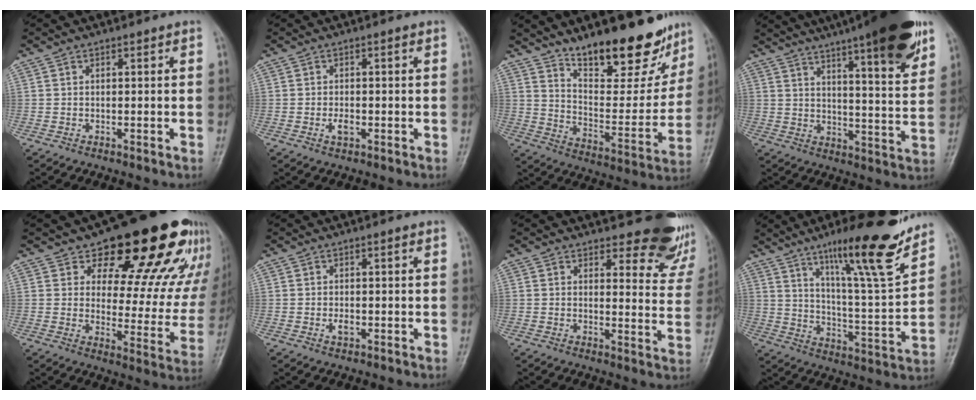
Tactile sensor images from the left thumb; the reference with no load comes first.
{"total": 2.3, "force": [-0.6, 1.2, 1.9], "torque": [-0.031, 0.001, -0.010]}
{"total": 20.1, "force": [14.9, 7.1, 11.4], "torque": [-0.116, -0.100, 0.234]}
{"total": 22.0, "force": [14.7, 3.5, 15.9], "torque": [-0.213, -0.048, 0.202]}
{"total": 22.3, "force": [15.2, 10.3, 12.7], "torque": [-0.107, -0.078, 0.192]}
{"total": 2.0, "force": [-0.3, 1.1, 1.7], "torque": [-0.025, 0.000, -0.004]}
{"total": 13.0, "force": [10.9, 5.1, 4.9], "torque": [-0.011, -0.086, 0.106]}
{"total": 19.7, "force": [13.6, 2.6, 14.0], "torque": [-0.186, -0.080, 0.216]}